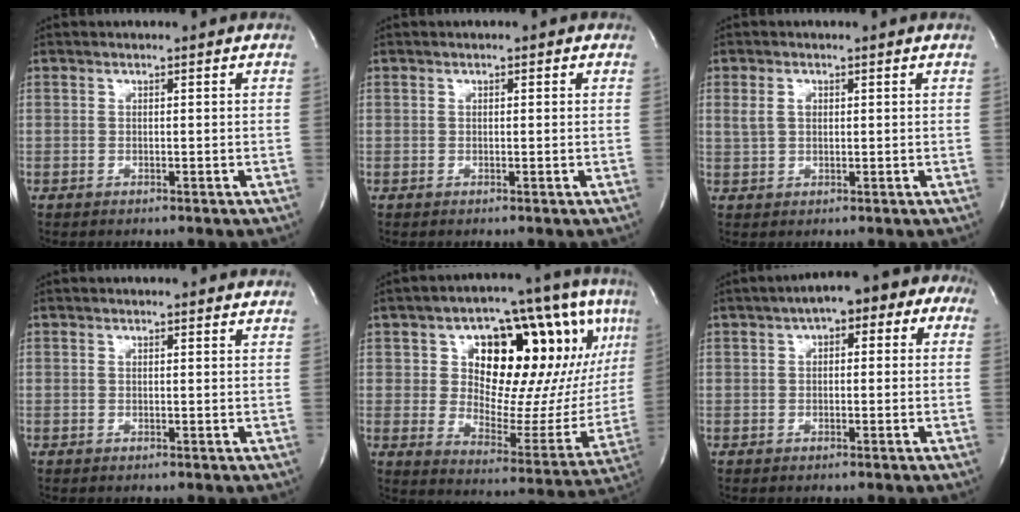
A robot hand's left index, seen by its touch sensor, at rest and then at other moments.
{"total": 0.8, "force": [0.4, 0.5, 0.6], "torque": [-0.012, 0.006, 0.004]}
{"total": 2.4, "force": [0.9, 1.5, 1.7], "torque": [-0.042, 0.014, 0.023]}
{"total": 2.5, "force": [2.3, 0.6, 0.7], "torque": [-0.016, 0.005, 0.016]}
{"total": 23.7, "force": [8.7, 10.4, 19.4], "torque": [-0.267, 0.035, 0.136]}
{"total": 9.4, "force": [3.1, 4.2, 7.8], "torque": [-0.089, 0.050, 0.032]}